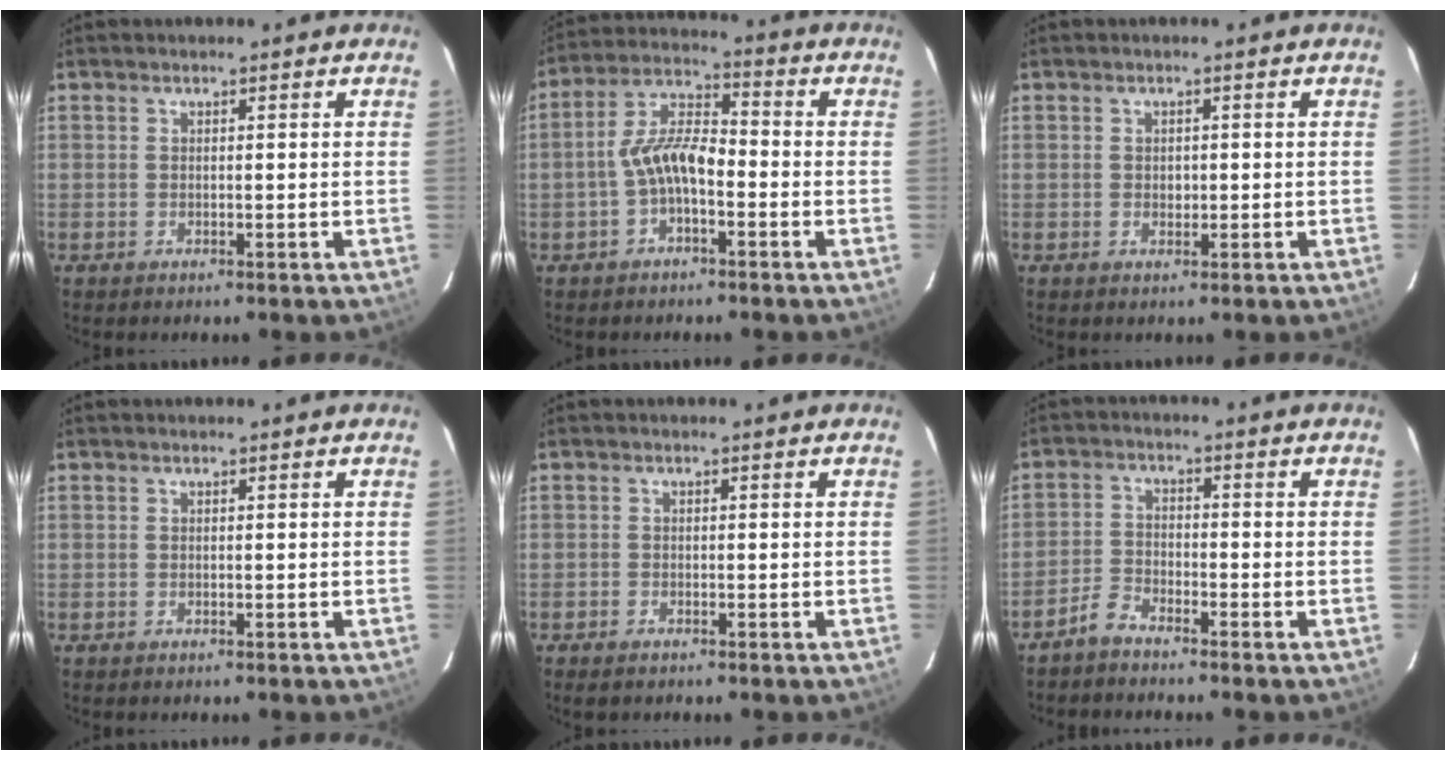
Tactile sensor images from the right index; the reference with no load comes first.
{"total": 7.7, "force": [-2.8, 3.1, 6.5], "torque": [-0.135, 0.020, -0.054]}
{"total": 1.2, "force": [-0.2, 1.0, 0.6], "torque": [-0.008, 0.003, -0.003]}
{"total": 0.0}
{"total": 1.4, "force": [-1.1, 0.5, 0.5], "torque": [-0.014, -0.004, -0.023]}
{"total": 3.4, "force": [-3.0, 1.0, 1.0], "torque": [-0.031, 0.009, -0.065]}